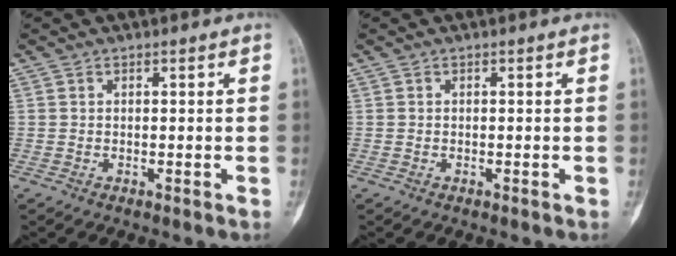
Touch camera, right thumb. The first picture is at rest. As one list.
[{"total": 0.0}]